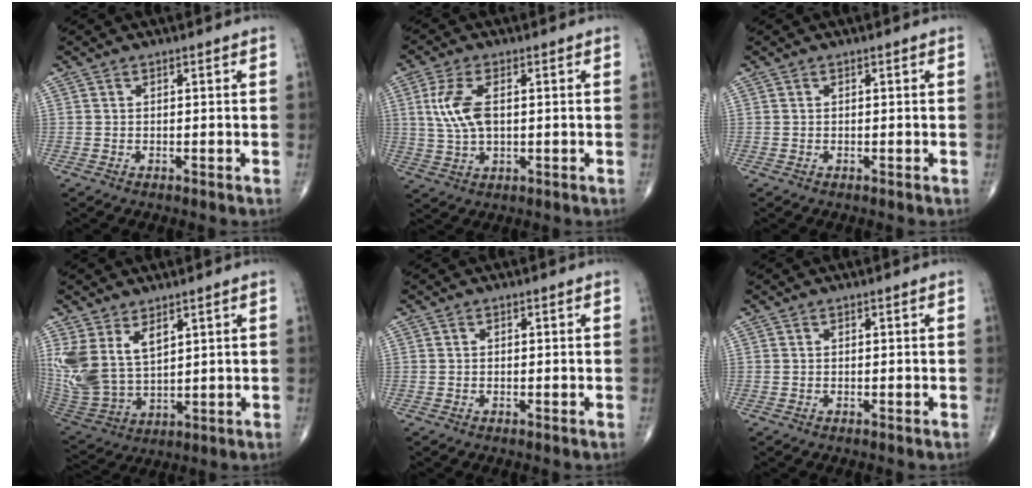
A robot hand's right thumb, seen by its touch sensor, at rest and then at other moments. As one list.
[{"total": 7.9, "force": [1.3, 4.0, 6.7], "torque": [-0.149, 0.000, 0.026]}, {"total": 0.0}, {"total": 13.1, "force": [5.6, 7.6, 9.2], "torque": [-0.193, -0.023, 0.132]}, {"total": 0.0}, {"total": 0.0}]